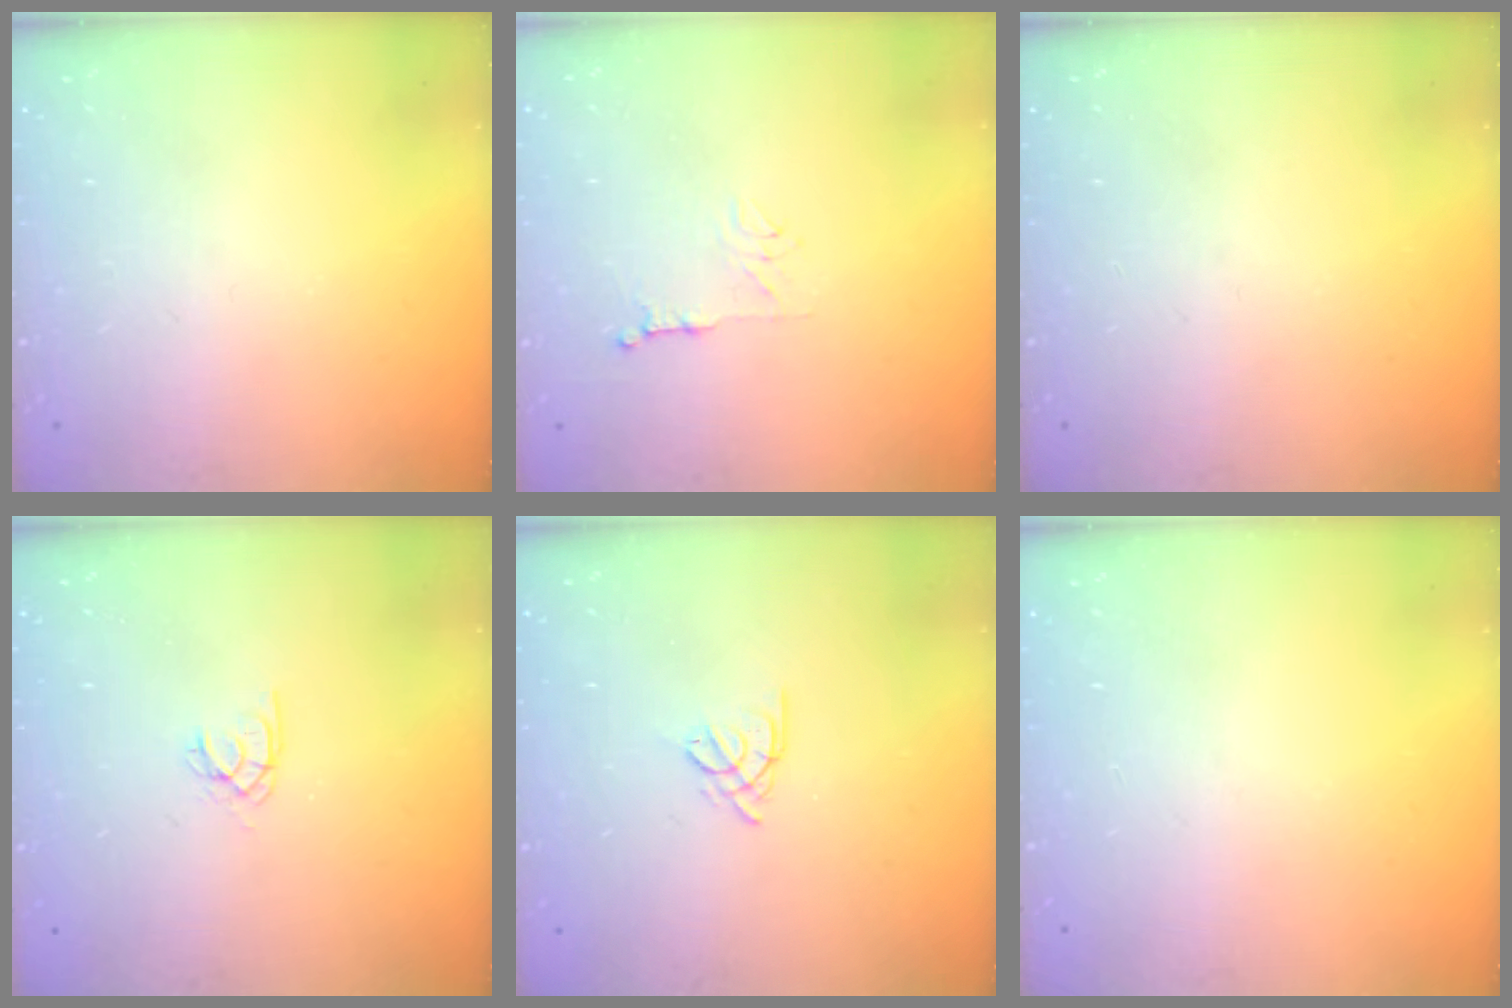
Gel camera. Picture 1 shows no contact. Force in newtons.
{"total": 5.2, "press": 5.2, "slide": 0.4}
{"total": 0.0}
{"total": 1.9, "press": 1.9, "slide": 0.2}
{"total": 3.4, "press": 3.3, "slide": 0.6}
{"total": 0.0}